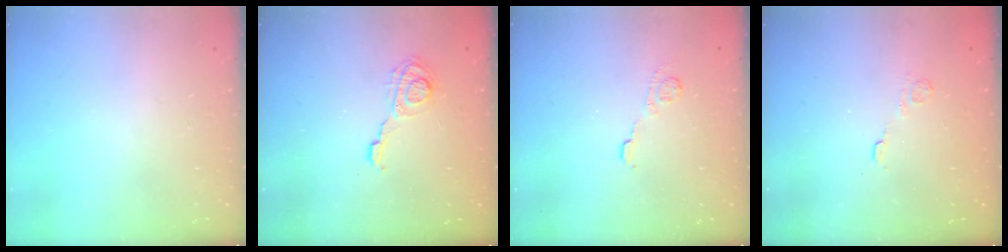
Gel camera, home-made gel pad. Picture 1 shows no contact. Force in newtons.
{"total": 6.4, "press": 6.4, "slide": 0.6}
{"total": 6.5, "press": 6.4, "slide": 1.2}
{"total": 2.7, "press": 2.3, "slide": 1.4}